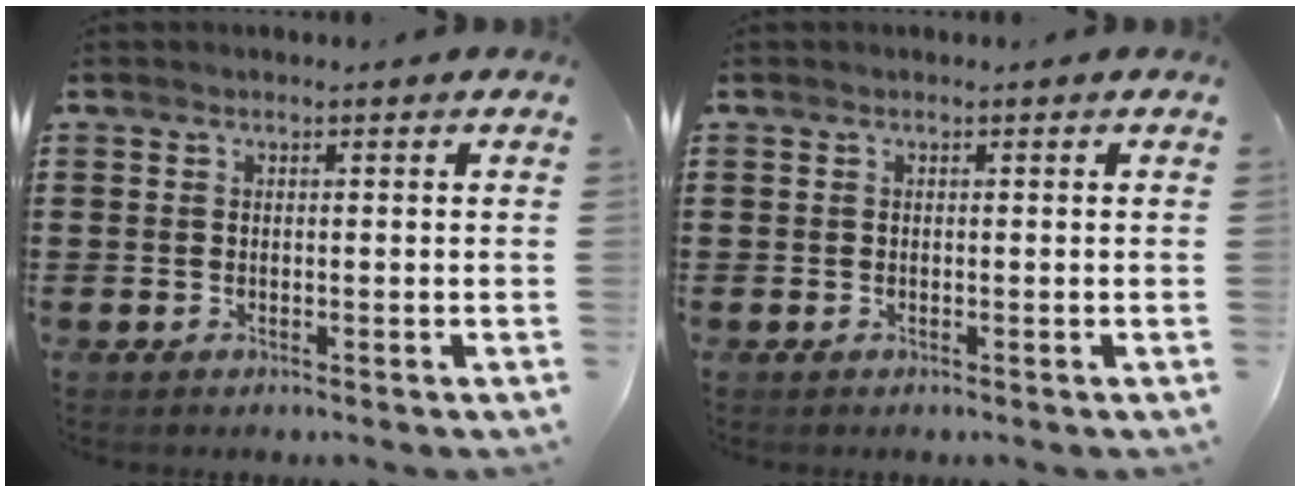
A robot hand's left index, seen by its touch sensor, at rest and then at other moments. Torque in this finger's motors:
{"motor_torque": [0.00, 0.00, 0.01, 0.00]}